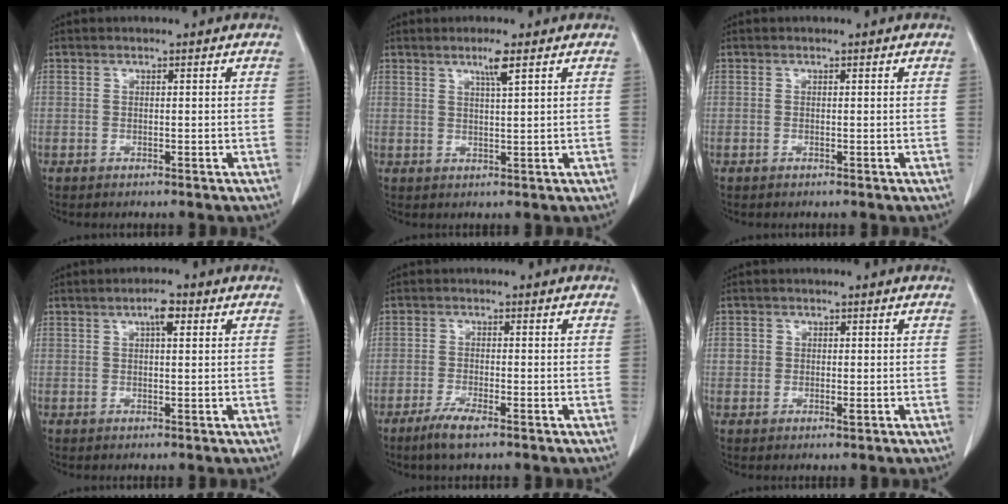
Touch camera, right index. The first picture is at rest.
{"total": 2.9, "force": [1.7, -0.3, 2.3], "torque": [-0.045, -0.003, 0.032]}
{"total": 0.0}
{"total": 2.8, "force": [1.2, 0.8, 2.4], "torque": [-0.044, 0.006, 0.018]}
{"total": 3.7, "force": [-2.5, 0.3, 2.7], "torque": [-0.060, -0.008, -0.049]}
{"total": 2.2, "force": [0.0, 1.8, 1.2], "torque": [-0.017, 0.000, 0.000]}